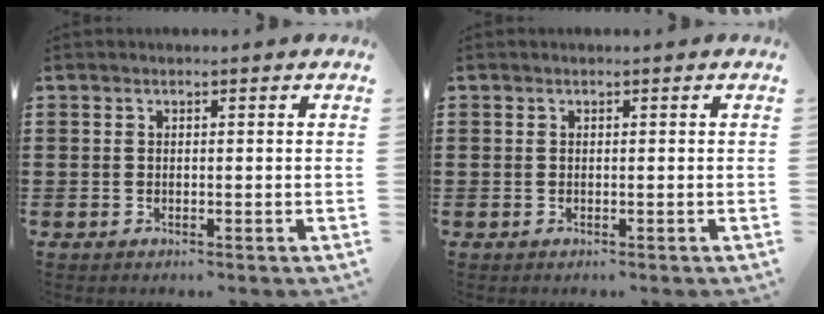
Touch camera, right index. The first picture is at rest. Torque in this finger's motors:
{"motor_torque": [0.00, 0.00, 0.00, 0.00]}